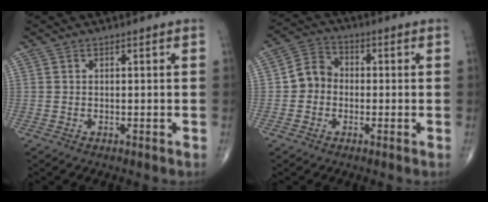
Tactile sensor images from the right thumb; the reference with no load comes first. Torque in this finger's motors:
{"motor_torque": [0.03, 0.03, 0.21, -0.13, 0.02]}